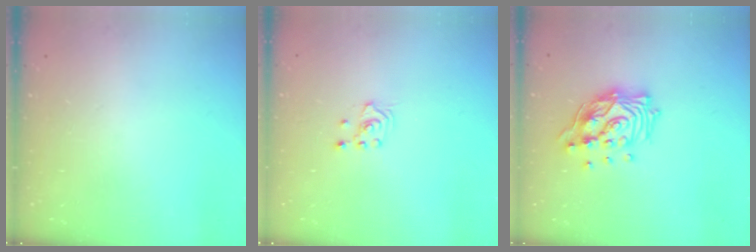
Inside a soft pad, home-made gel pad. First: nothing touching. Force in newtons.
{"total": 2.1, "press": 2.1, "slide": 0.1}
{"total": 15.2, "press": 15.2, "slide": 1.1}